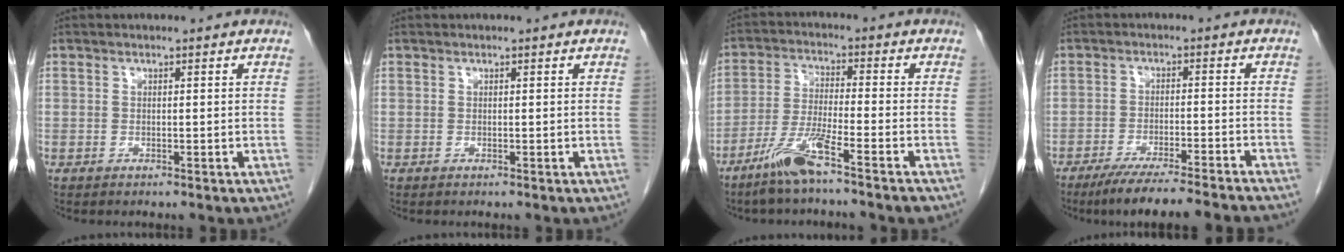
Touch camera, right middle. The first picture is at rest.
{"total": 0.0}
{"total": 7.8, "force": [-5.4, -0.5, 5.7], "torque": [-0.120, -0.016, -0.109]}
{"total": 13.1, "force": [-11.6, -0.6, 6.2], "torque": [-0.079, -0.028, -0.175]}